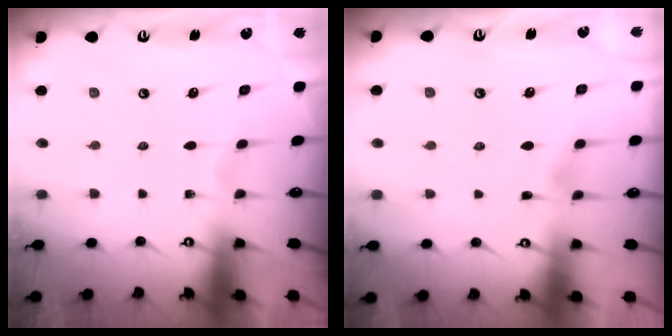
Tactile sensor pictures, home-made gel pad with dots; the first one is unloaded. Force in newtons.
{"total": 2.1, "press": 2.1, "slide": 0.3}